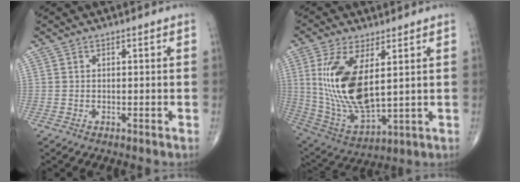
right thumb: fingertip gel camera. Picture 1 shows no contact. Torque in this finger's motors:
{"motor_torque": [-0.64, 1.39, 1.40, 0.54, 0.33]}